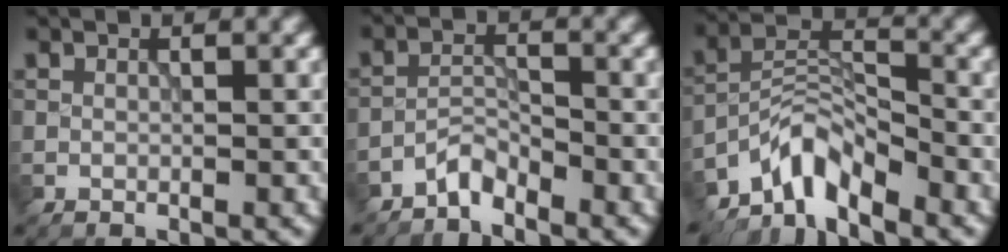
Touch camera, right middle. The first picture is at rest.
{"total": 2.1, "force": [-2.0, 0.5, 0.5], "torque": [-0.007, 0.011, -0.042]}
{"total": 5.0, "force": [-4.2, 1.5, 2.2], "torque": [-0.030, 0.004, -0.092]}